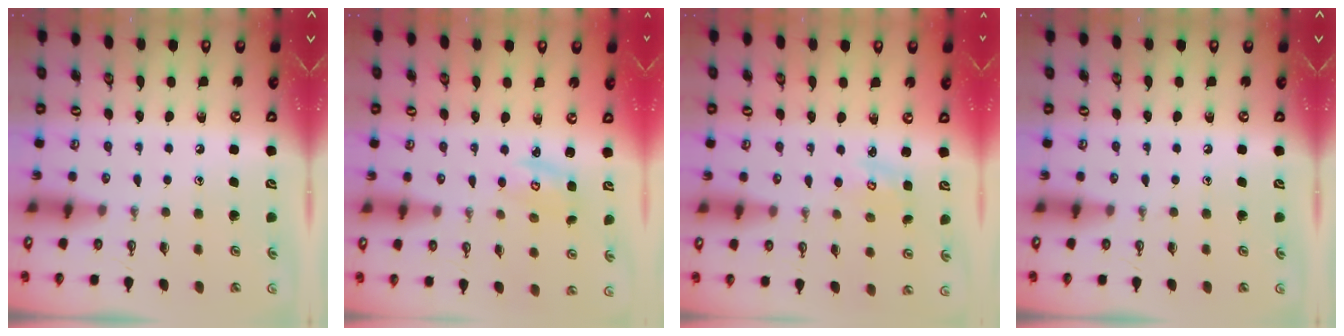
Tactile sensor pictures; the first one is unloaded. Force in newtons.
{"total": 2.9, "press": 2.9, "slide": 0.4}
{"total": 2.1, "press": 2.1, "slide": 0.2}
{"total": 0.0}